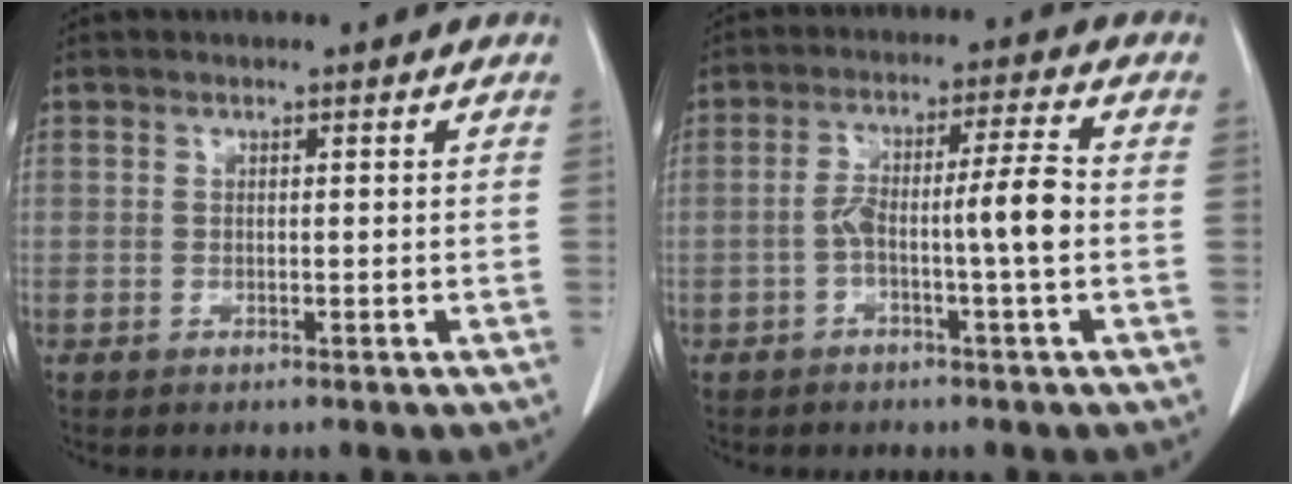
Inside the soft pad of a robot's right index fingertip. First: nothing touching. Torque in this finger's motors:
{"motor_torque": [0.28, 0.01, 0.18, 0.08]}